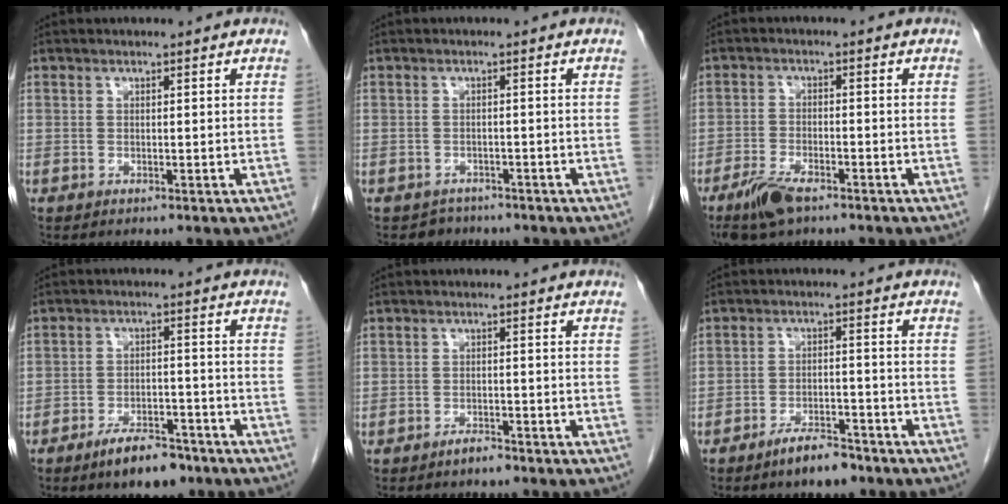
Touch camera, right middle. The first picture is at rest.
{"total": 2.3, "force": [-1.8, 1.4, -0.5], "torque": [-0.005, 0.003, -0.028]}
{"total": 5.9, "force": [-4.1, 1.9, 3.8], "torque": [-0.079, -0.008, -0.073]}
{"total": 7.0, "force": [-5.1, 2.4, 4.2], "torque": [-0.076, -0.002, -0.080]}
{"total": 1.8, "force": [-1.6, 0.4, 0.9], "torque": [-0.021, -0.002, -0.025]}
{"total": 5.4, "force": [-4.2, 1.5, 3.0], "torque": [-0.059, -0.001, -0.069]}